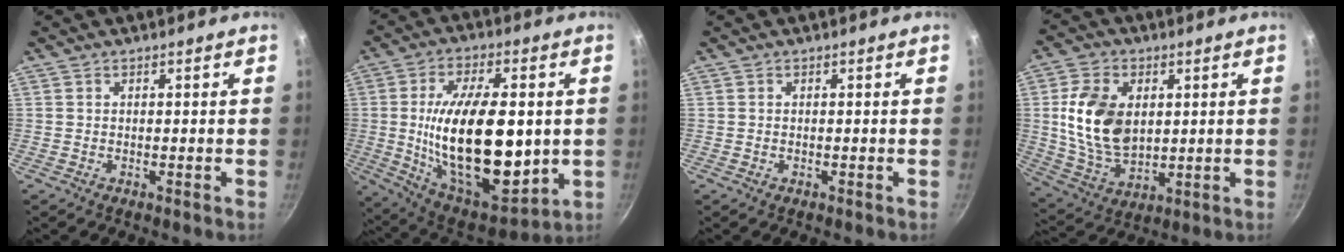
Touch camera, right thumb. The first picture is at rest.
{"total": 26.7, "force": [-0.1, 13.0, 23.3], "torque": [-0.381, -0.014, 0.010]}
{"total": 0.0}
{"total": 14.7, "force": [2.3, 9.8, 10.8], "torque": [-0.186, -0.016, 0.053]}